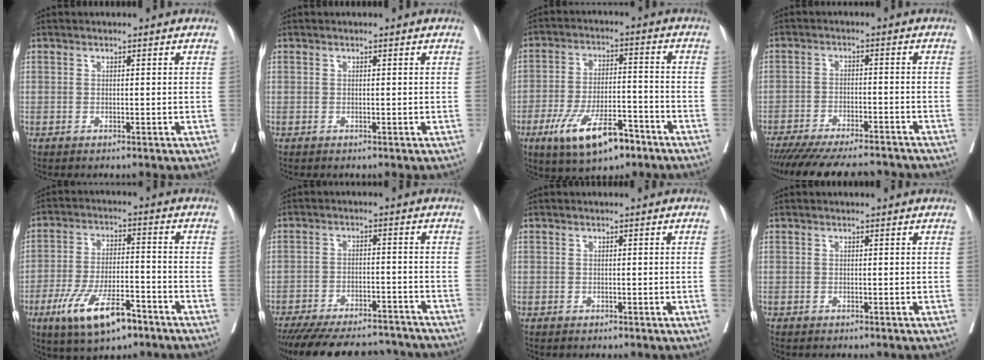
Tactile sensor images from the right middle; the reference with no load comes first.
{"total": 0.0}
{"total": 11.9, "force": [-7.1, 4.0, 8.7], "torque": [-0.159, -0.004, -0.116]}
{"total": 18.1, "force": [-16.1, 3.3, 7.4], "torque": [-0.143, -0.026, -0.228]}
{"total": 11.7, "force": [-6.8, 3.6, 8.8], "torque": [-0.167, -0.008, -0.115]}
{"total": 19.0, "force": [-17.0, 4.6, 7.1], "torque": [-0.145, -0.014, -0.239]}
{"total": 0.6, "force": [-0.2, 0.1, 0.6], "torque": [-0.009, 0.003, -0.003]}
{"total": 0.0}